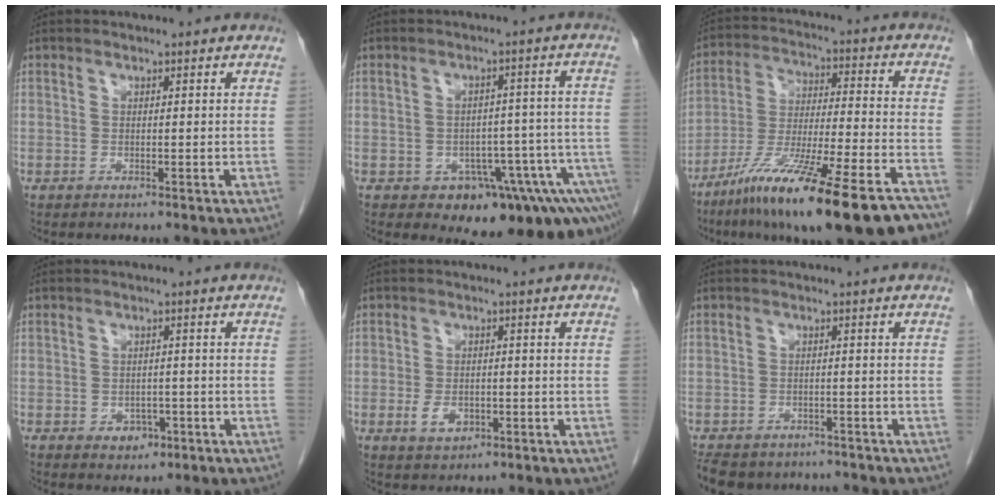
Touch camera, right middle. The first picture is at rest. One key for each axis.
{"total": 12.4, "fx": -7.6, "fy": 5.3, "fz": 8.2, "tx": -0.051, "ty": 0.027, "tz": -0.094}
{"total": 22.3, "fx": -15.6, "fy": 1.4, "fz": 15.9, "tx": -0.232, "ty": -0.042, "tz": -0.260}
{"total": 2.7, "fx": -1.2, "fy": 2.0, "fz": 1.4, "tx": -0.016, "ty": 0.003, "tz": -0.007}
{"total": 3.4, "fx": -1.2, "fy": 2.1, "fz": 2.4, "tx": -0.048, "ty": -0.001, "tz": -0.012}
{"total": 11.6, "fx": -9.2, "fy": 6.0, "fz": 3.8, "tx": -0.092, "ty": -0.007, "tz": -0.114}